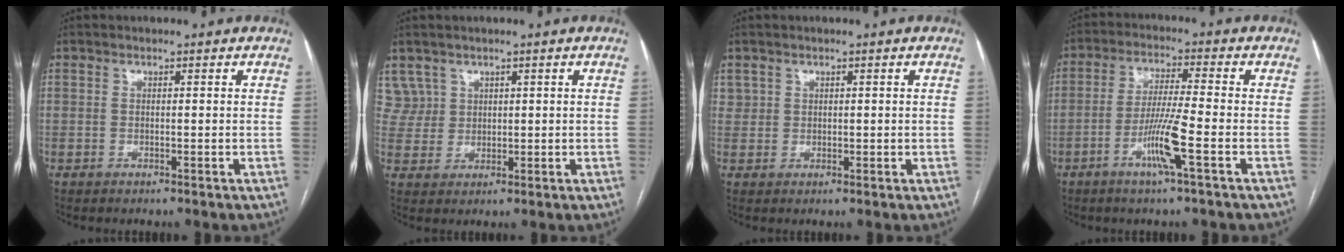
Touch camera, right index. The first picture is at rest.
{"total": 4.2, "force": [2.5, 3.4, -0.4], "torque": [0.019, 0.009, 0.051]}
{"total": 1.9, "force": [0.9, 1.7, 0.3], "torque": [0.002, 0.004, 0.015]}
{"total": 7.7, "force": [-3.2, -0.6, 6.9], "torque": [-0.136, -0.007, -0.063]}